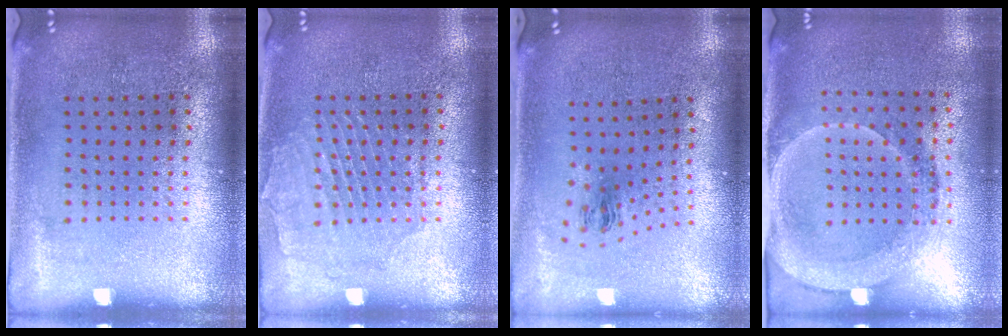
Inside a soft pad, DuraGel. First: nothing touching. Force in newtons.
{"total": 1.5, "press": 1.5, "slide": 0.1}
{"total": 1.1, "press": 0.4, "slide": 1.0}
{"total": 1.8, "press": 1.7, "slide": 0.7}